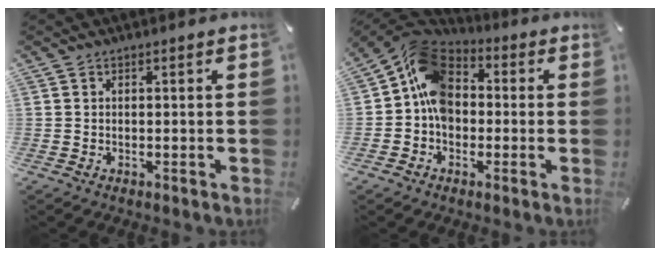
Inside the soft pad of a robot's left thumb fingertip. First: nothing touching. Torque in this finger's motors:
{"motor_torque": [0.10, 1.66, 2.19, -0.58, 0.62]}